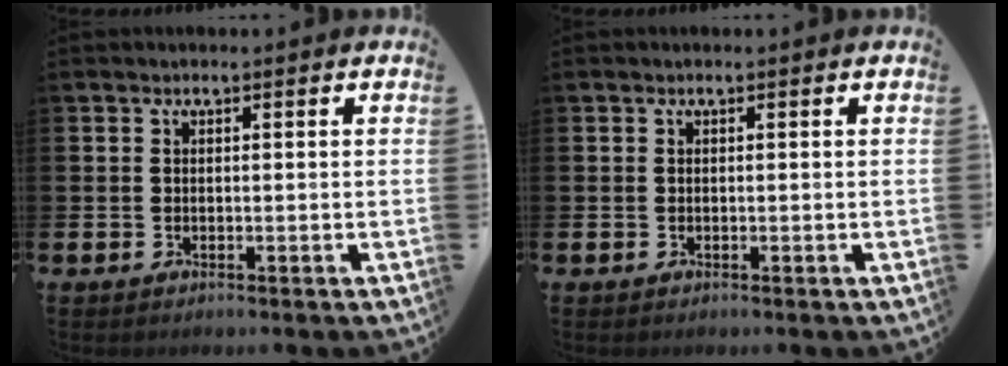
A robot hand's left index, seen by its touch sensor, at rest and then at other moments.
{"total": 0.0}